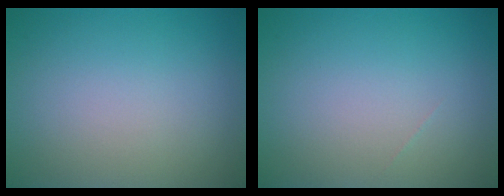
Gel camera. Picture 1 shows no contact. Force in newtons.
{"total": 0.0}